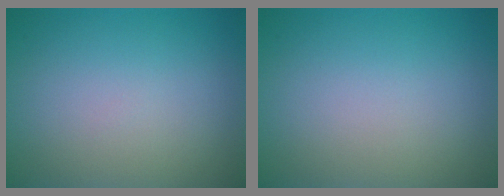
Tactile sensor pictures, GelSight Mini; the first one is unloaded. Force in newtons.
{"total": 0.0}